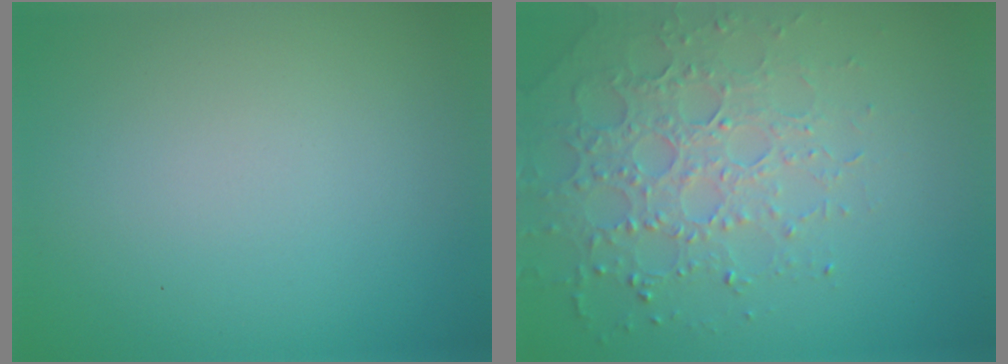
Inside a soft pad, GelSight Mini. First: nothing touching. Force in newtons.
{"total": 4.1, "press": 3.9, "slide": 1.2}